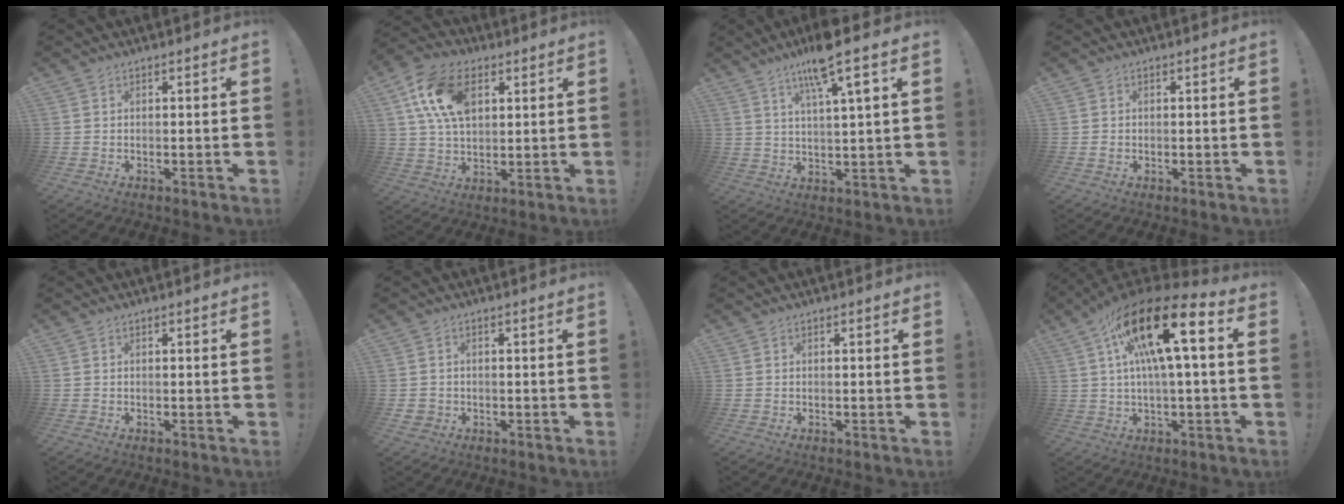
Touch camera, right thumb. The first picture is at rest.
{"total": 16.1, "force": [5.8, 10.3, 10.9], "torque": [-0.191, -0.005, 0.110]}
{"total": 10.9, "force": [6.6, 0.9, 8.6], "torque": [-0.136, -0.030, 0.099]}
{"total": 0.7, "force": [-0.2, 0.6, 0.2], "torque": [-0.011, 0.006, -0.003]}
{"total": 0.0}
{"total": 1.9, "force": [-0.2, 1.8, 0.6], "torque": [-0.011, 0.000, -0.001]}
{"total": 0.0}
{"total": 21.0, "force": [5.4, 6.1, 19.3], "torque": [-0.320, -0.015, 0.082]}